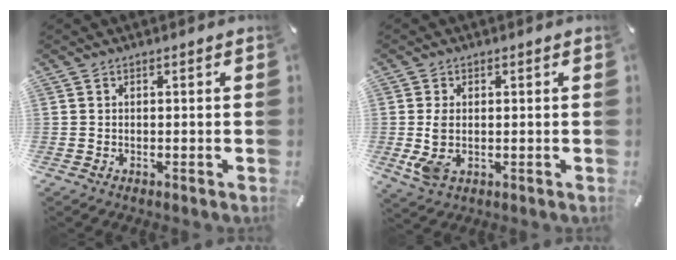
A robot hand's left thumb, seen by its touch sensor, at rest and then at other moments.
{"total": 5.1, "force": [0.0, 3.4, 3.9], "torque": [-0.097, -0.001, -0.004]}